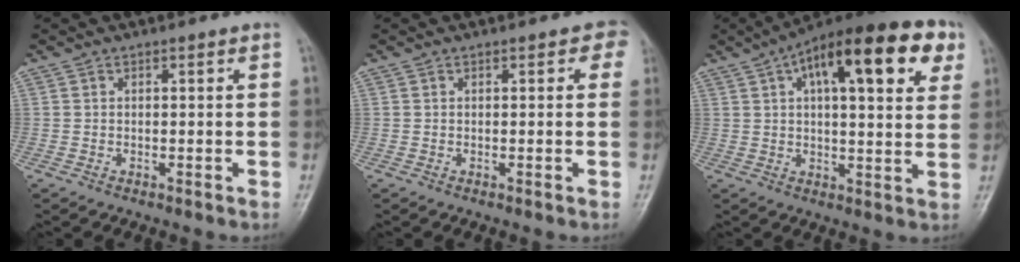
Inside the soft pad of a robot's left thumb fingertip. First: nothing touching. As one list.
[{"total": 2.1, "force": [0.6, 1.3, 1.5], "torque": [0.004, 0.004, -0.002]}, {"total": 21.5, "force": [9.0, 8.1, 17.8], "torque": [-0.245, 0.018, 0.126]}]